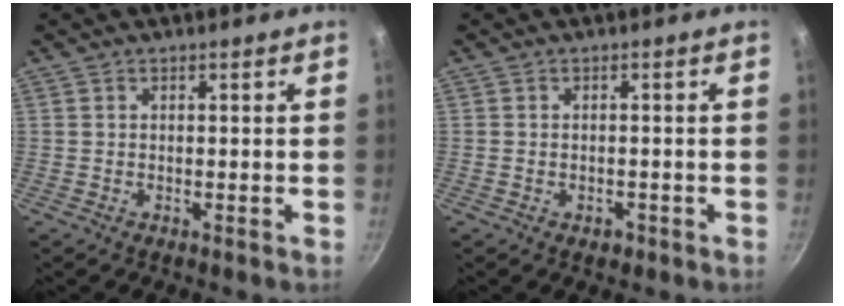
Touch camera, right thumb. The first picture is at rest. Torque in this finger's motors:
{"motor_torque": [-0.25, 0.26, -0.13, -0.03, 0.05]}